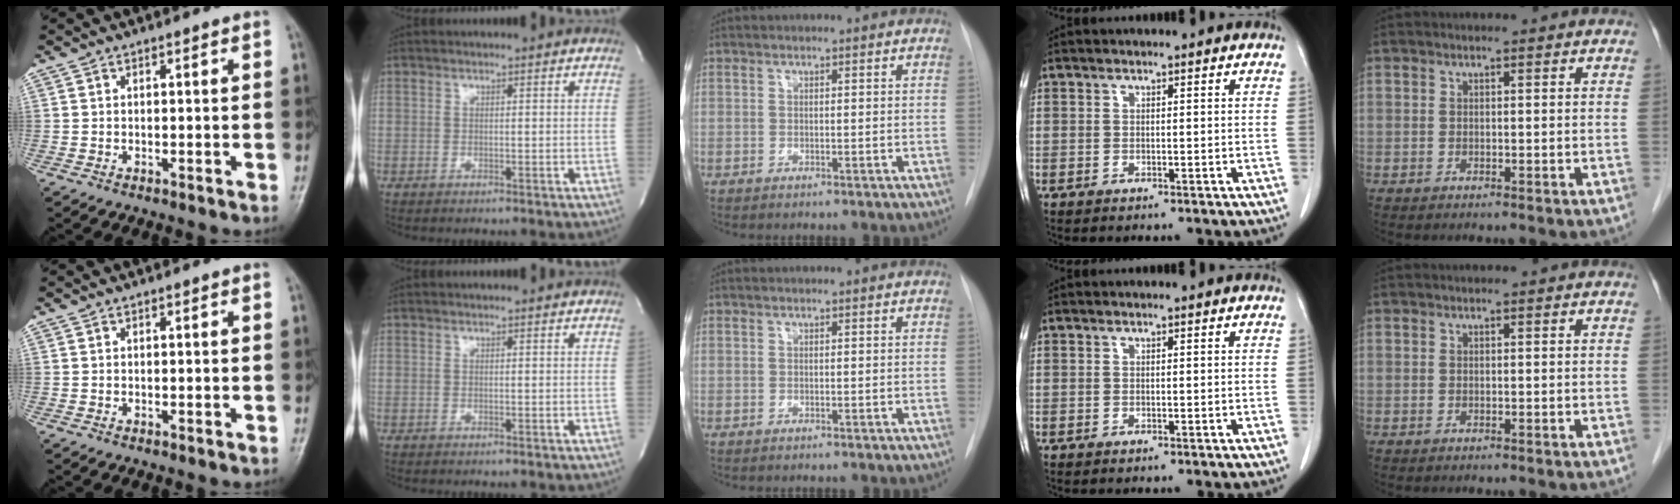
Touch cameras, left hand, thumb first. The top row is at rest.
{}